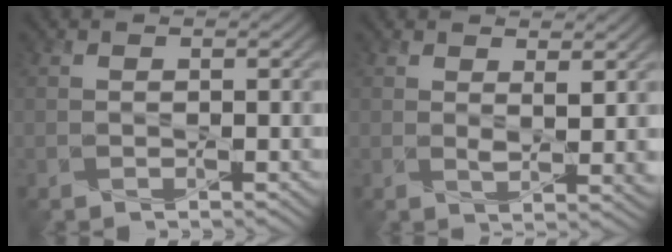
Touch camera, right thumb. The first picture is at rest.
{"total": 2.4, "force": [1.2, 0.5, 2.0], "torque": [-0.039, -0.010, 0.024]}